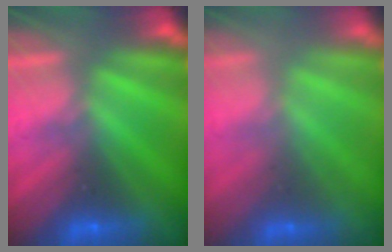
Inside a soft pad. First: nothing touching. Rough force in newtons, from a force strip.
{"total": 2.3}